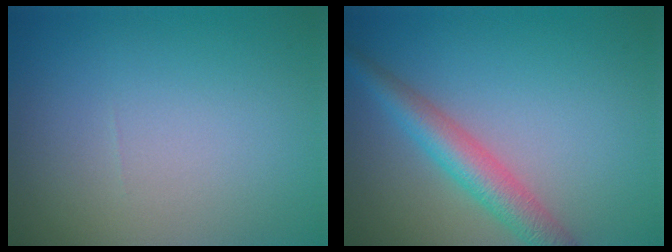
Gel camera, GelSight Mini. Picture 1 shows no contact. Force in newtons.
{"total": 3.9, "press": 3.9, "slide": 0.1}